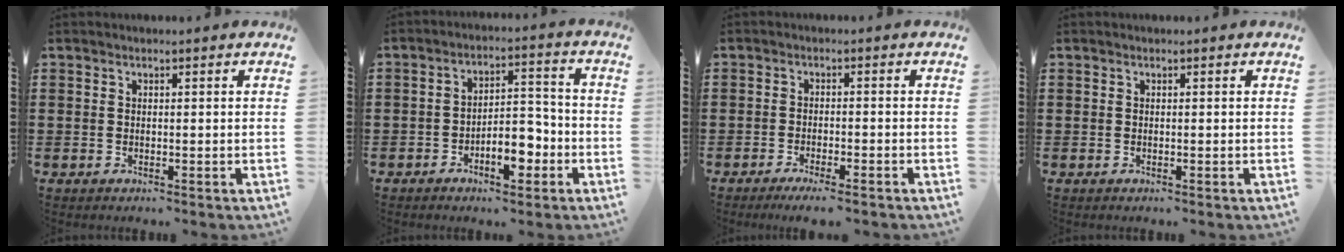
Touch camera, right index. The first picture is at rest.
{"total": 6.7, "force": [-3.5, 2.9, 4.9], "torque": [-0.071, 0.011, -0.063]}
{"total": 2.2, "force": [-1.9, 0.0, 1.1], "torque": [-0.019, 0.002, -0.035]}
{"total": 0.0}